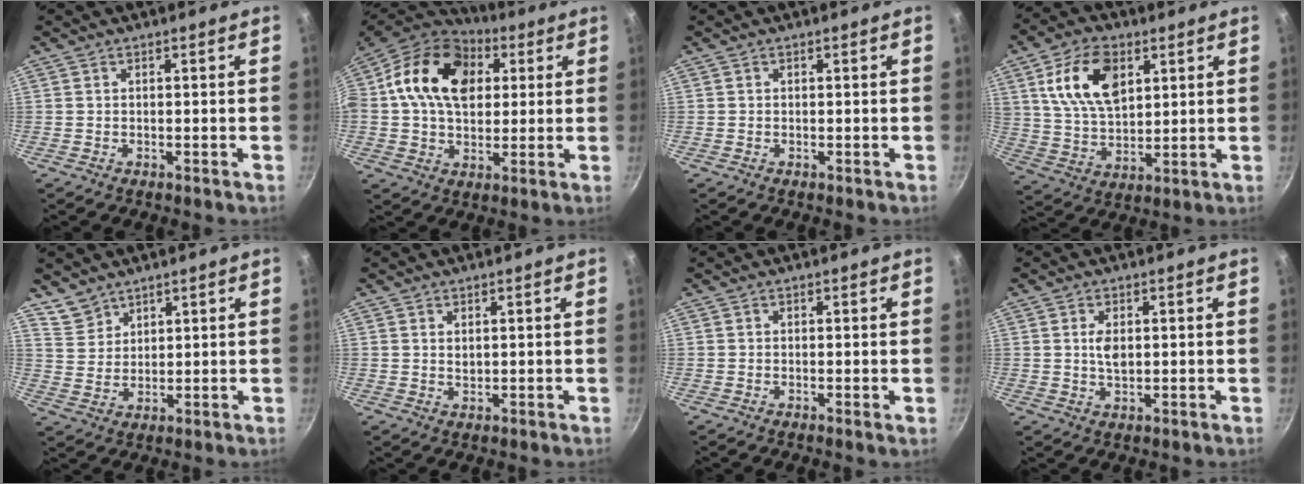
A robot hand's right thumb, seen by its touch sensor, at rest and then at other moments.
{"total": 20.1, "force": [4.9, 14.1, 13.5], "torque": [-0.213, 0.012, 0.069]}
{"total": 0.0}
{"total": 14.4, "force": [5.3, 8.7, 10.2], "torque": [-0.164, -0.017, 0.101]}
{"total": 5.1, "force": [4.2, 2.8, 0.5], "torque": [0.002, -0.006, 0.091]}
{"total": 1.5, "force": [0.7, 0.9, 1.1], "torque": [-0.017, -0.002, 0.013]}
{"total": 0.5, "force": [0.0, 0.0, 0.5], "torque": [-0.008, -0.003, -0.003]}
{"total": 3.4, "force": [0.7, 1.9, 2.7], "torque": [-0.045, -0.002, 0.014]}